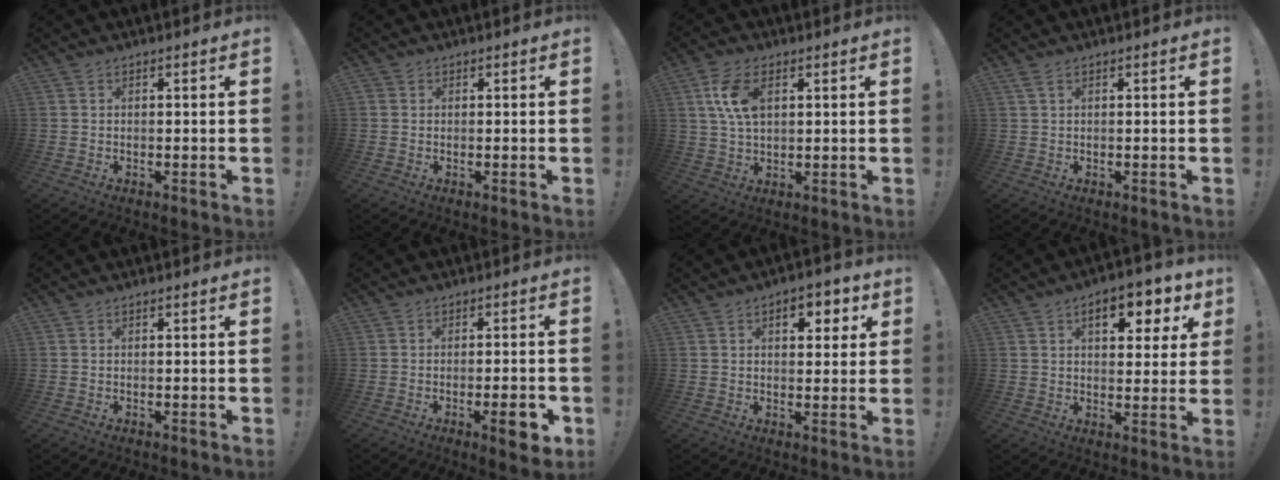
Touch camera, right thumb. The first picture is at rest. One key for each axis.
{"total": 0.8, "fx": 0.3, "fy": 0.7, "fz": 0.4, "tx": -0.004, "ty": 0.001, "tz": 0.005}
{"total": 9.3, "fx": 2.9, "fy": 5.2, "fz": 7.1, "tx": -0.135, "ty": 0.000, "tz": 0.053}
{"total": 1.5, "fx": 0.6, "fy": 0.2, "fz": 1.3, "tx": -0.025, "ty": 0.000, "tz": 0.010}
{"total": 0.0}
{"total": 7.0, "fx": -2.7, "fy": 1.2, "fz": 6.3, "tx": -0.082, "ty": 0.001, "tz": -0.041}
{"total": 6.8, "fx": 2.6, "fy": 4.2, "fz": 4.7, "tx": -0.045, "ty": -0.005, "tz": 0.036}
{"total": 9.8, "fx": 4.3, "fy": 4.9, "fz": 7.4, "tx": -0.089, "ty": -0.018, "tz": 0.069}